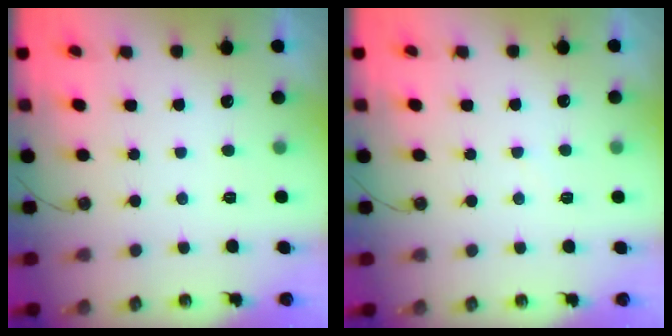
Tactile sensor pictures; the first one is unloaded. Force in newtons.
{"total": 2.5, "press": 2.5, "slide": 0.3}